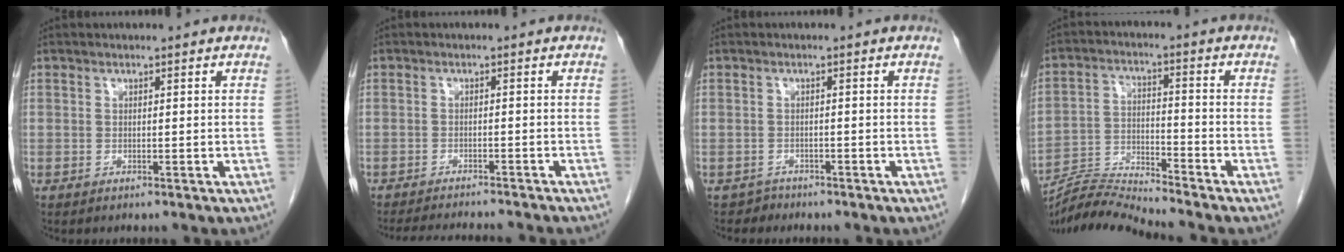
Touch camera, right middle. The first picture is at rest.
{"total": 11.8, "force": [-10.8, 1.0, 4.5], "torque": [-0.057, -0.012, -0.135]}
{"total": 1.4, "force": [-1.1, 0.7, -0.6], "torque": [0.007, 0.002, -0.019]}
{"total": 8.2, "force": [-8.0, -2.0, 0.4], "torque": [-0.014, 0.002, -0.150]}